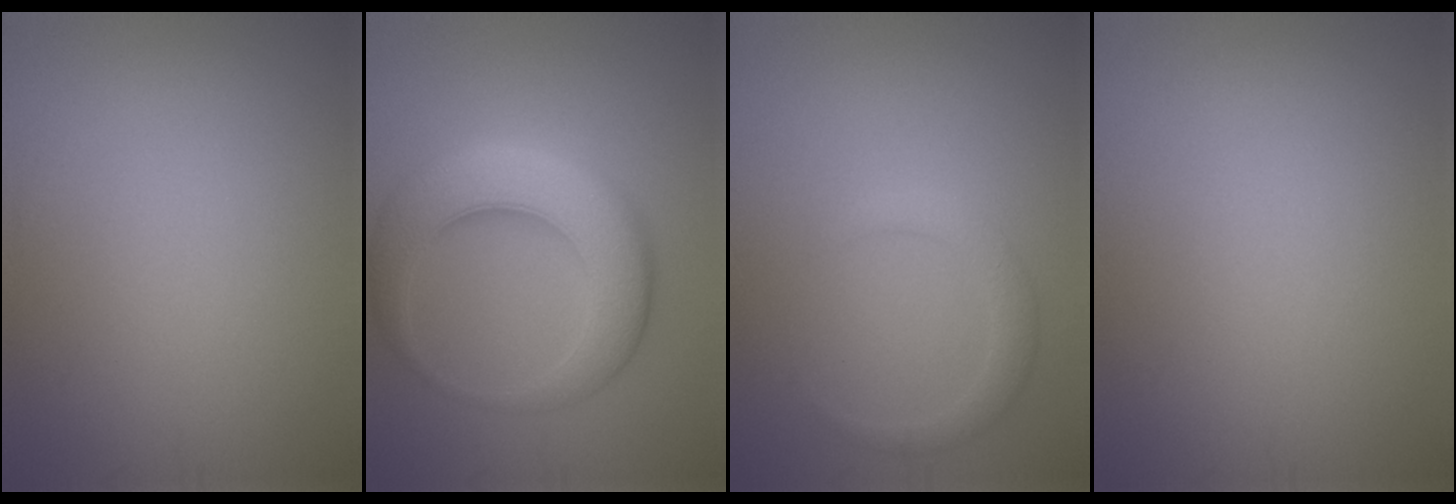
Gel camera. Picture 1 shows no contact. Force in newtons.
{"total": 8.1, "press": 8.1, "slide": 0.1}
{"total": 1.9, "press": 1.9, "slide": 0.1}
{"total": 0.0}